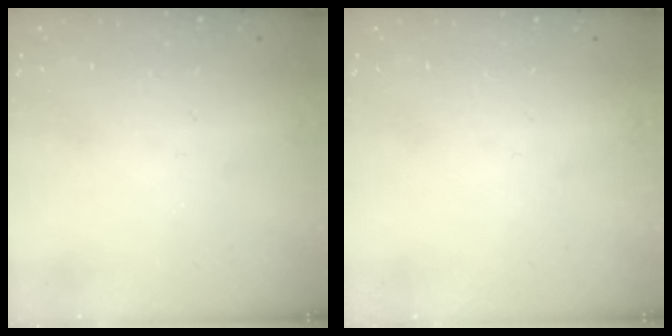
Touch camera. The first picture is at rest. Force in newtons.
{"total": 0.0}